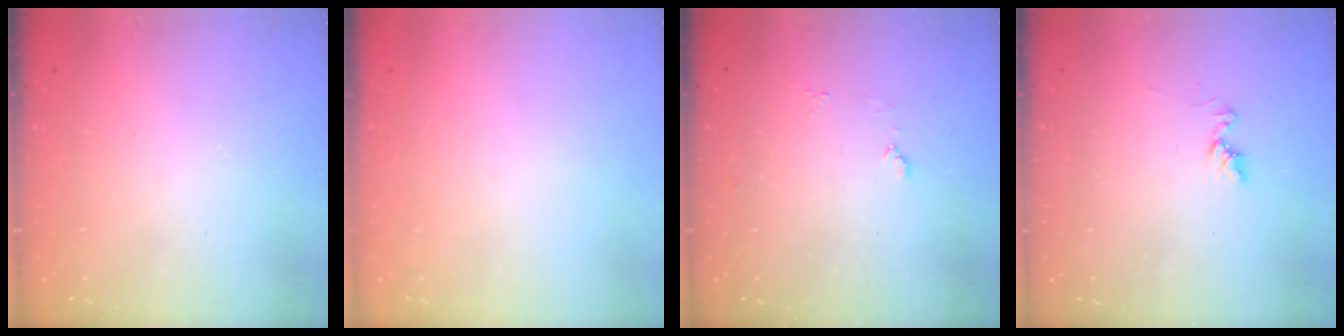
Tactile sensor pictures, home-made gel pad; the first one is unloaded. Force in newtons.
{"total": 0.0}
{"total": 4.2, "press": 4.2, "slide": 0.5}
{"total": 6.4, "press": 6.3, "slide": 0.7}